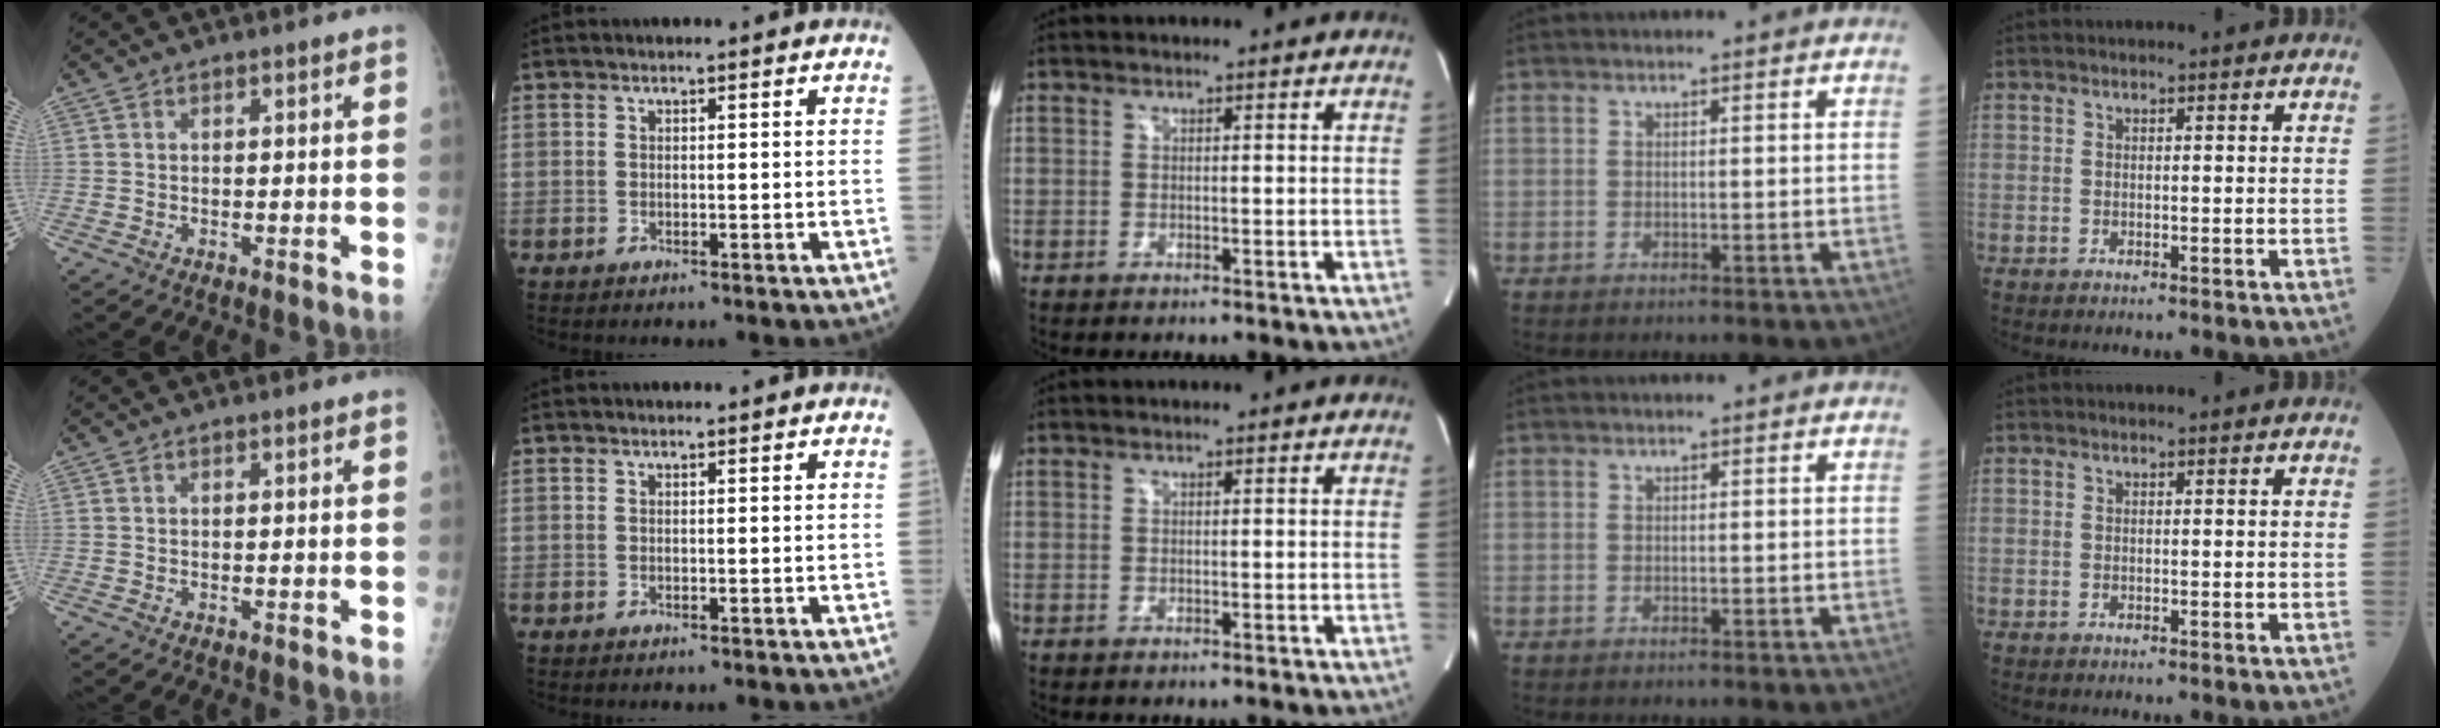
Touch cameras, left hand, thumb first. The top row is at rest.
{}